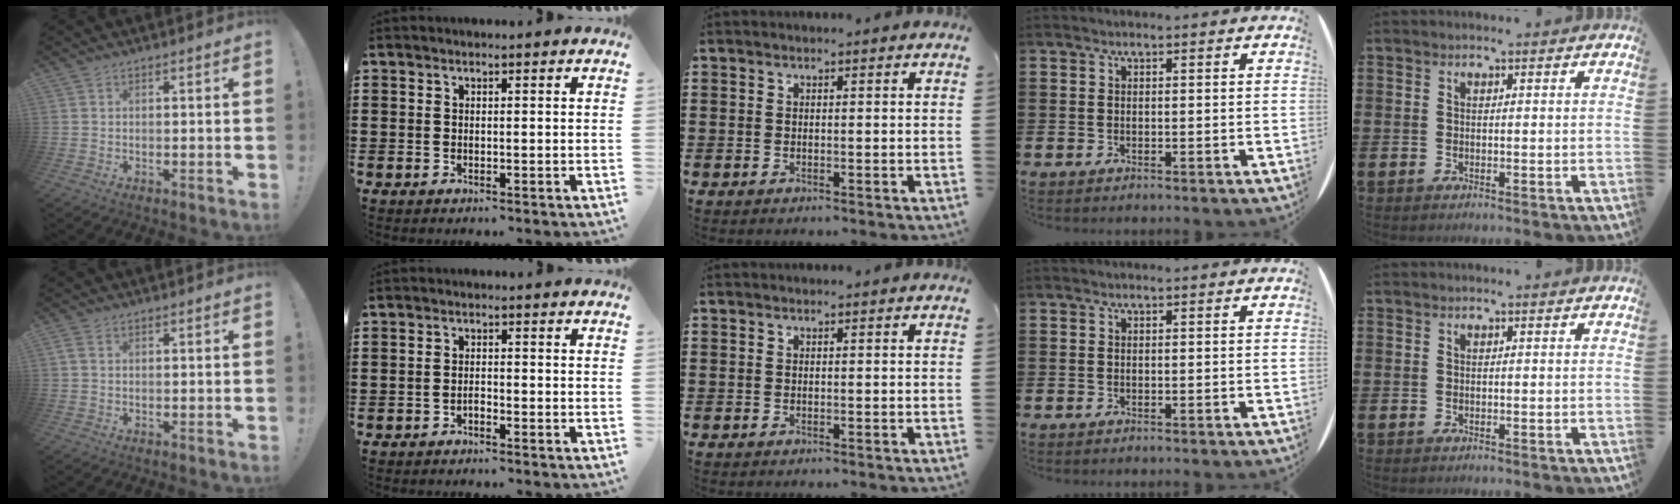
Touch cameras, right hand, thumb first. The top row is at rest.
{"thumb": {"total": 1.3, "force": [0.4, 0.7, 1.0], "torque": [-0.026, 0.005, 0.009]}, "index": {"total": 1.1, "force": [-1.0, 0.3, 0.5], "torque": [-0.014, -0.004, -0.018]}}